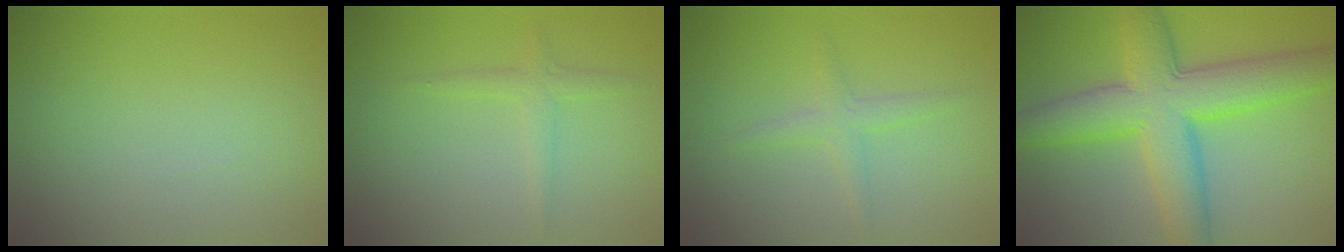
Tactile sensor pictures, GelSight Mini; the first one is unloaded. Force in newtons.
{"total": 1.3, "press": 1.3, "slide": 0.0}
{"total": 1.7, "press": 1.7, "slide": 0.1}
{"total": 8.9, "press": 8.9, "slide": 0.1}